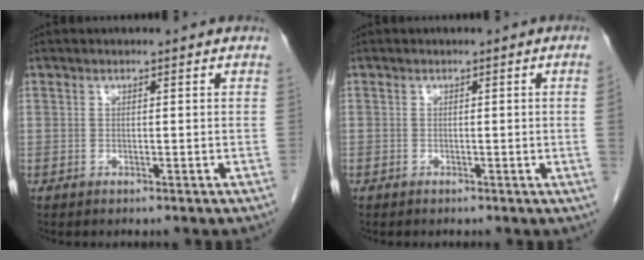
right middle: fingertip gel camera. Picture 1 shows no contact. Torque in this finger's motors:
{"motor_torque": [0.97, -1.16, -0.43, -0.21]}